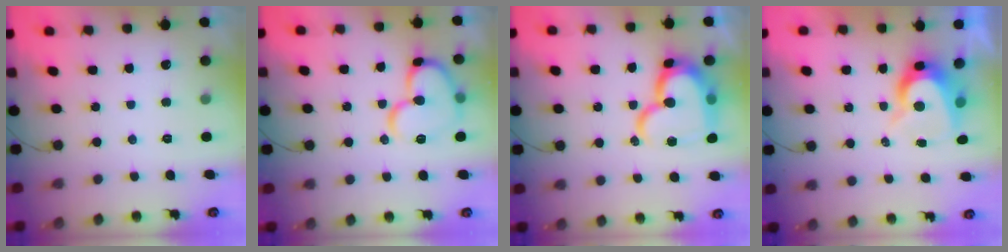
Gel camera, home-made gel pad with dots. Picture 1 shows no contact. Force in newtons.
{"total": 15.8, "press": 15.7, "slide": 1.7}
{"total": 20.1, "press": 20.1, "slide": 1.5}
{"total": 8.4, "press": 8.3, "slide": 0.6}